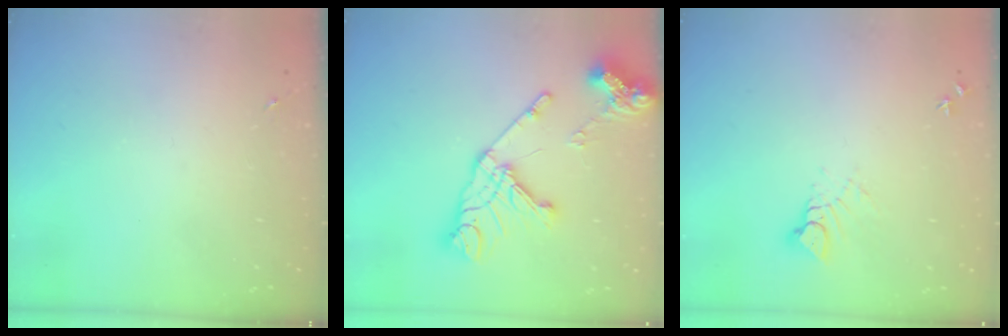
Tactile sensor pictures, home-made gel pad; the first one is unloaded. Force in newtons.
{"total": 19.2, "press": 19.1, "slide": 2.3}
{"total": 4.4, "press": 4.4, "slide": 0.1}